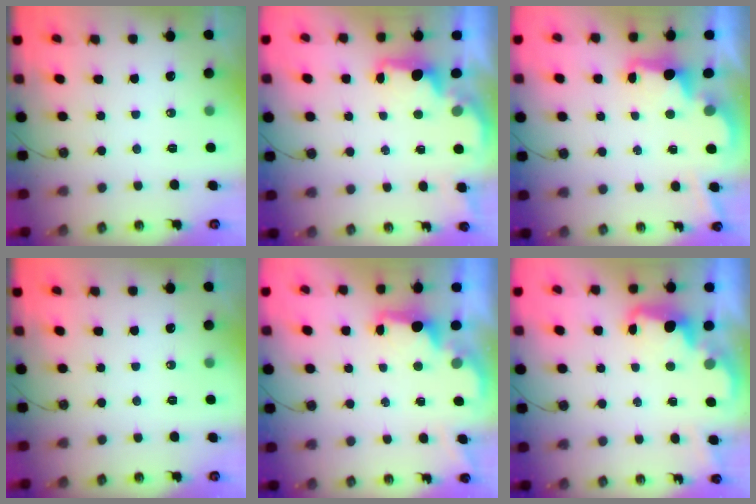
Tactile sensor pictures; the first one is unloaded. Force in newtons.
{"total": 2.7, "press": 2.6, "slide": 0.6}
{"total": 2.6, "press": 2.5, "slide": 0.8}
{"total": 0.0}
{"total": 2.0, "press": 1.9, "slide": 0.8}
{"total": 2.6, "press": 2.6, "slide": 0.6}